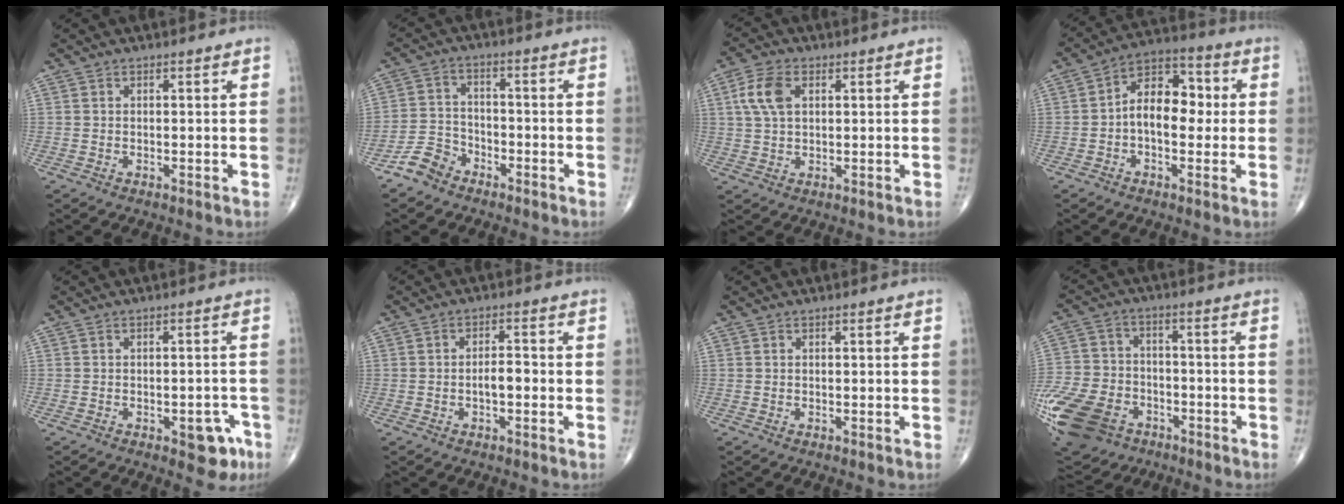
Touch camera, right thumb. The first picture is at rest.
{"total": 5.5, "force": [-4.2, 3.3, 1.2], "torque": [-0.012, 0.025, -0.088]}
{"total": 6.5, "force": [1.8, 3.8, 4.9], "torque": [-0.105, 0.007, 0.035]}
{"total": 11.1, "force": [-0.1, 6.9, 8.6], "torque": [-0.110, 0.034, -0.012]}
{"total": 5.8, "force": [-2.8, 2.8, 4.2], "torque": [-0.026, 0.017, -0.030]}
{"total": 3.3, "force": [-0.9, 1.5, 2.8], "torque": [-0.040, 0.013, -0.017]}
{"total": 0.0}
{"total": 21.7, "force": [-10.1, 15.2, 11.7], "torque": [-0.286, 0.016, -0.177]}